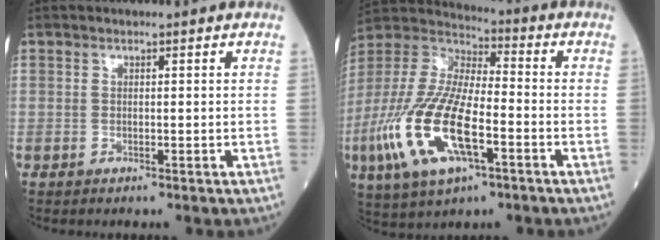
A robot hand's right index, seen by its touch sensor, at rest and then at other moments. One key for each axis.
{"total": 18.3, "fx": -6.2, "fy": 6.3, "fz": 16.0, "tx": -0.360, "ty": -0.012, "tz": -0.112}